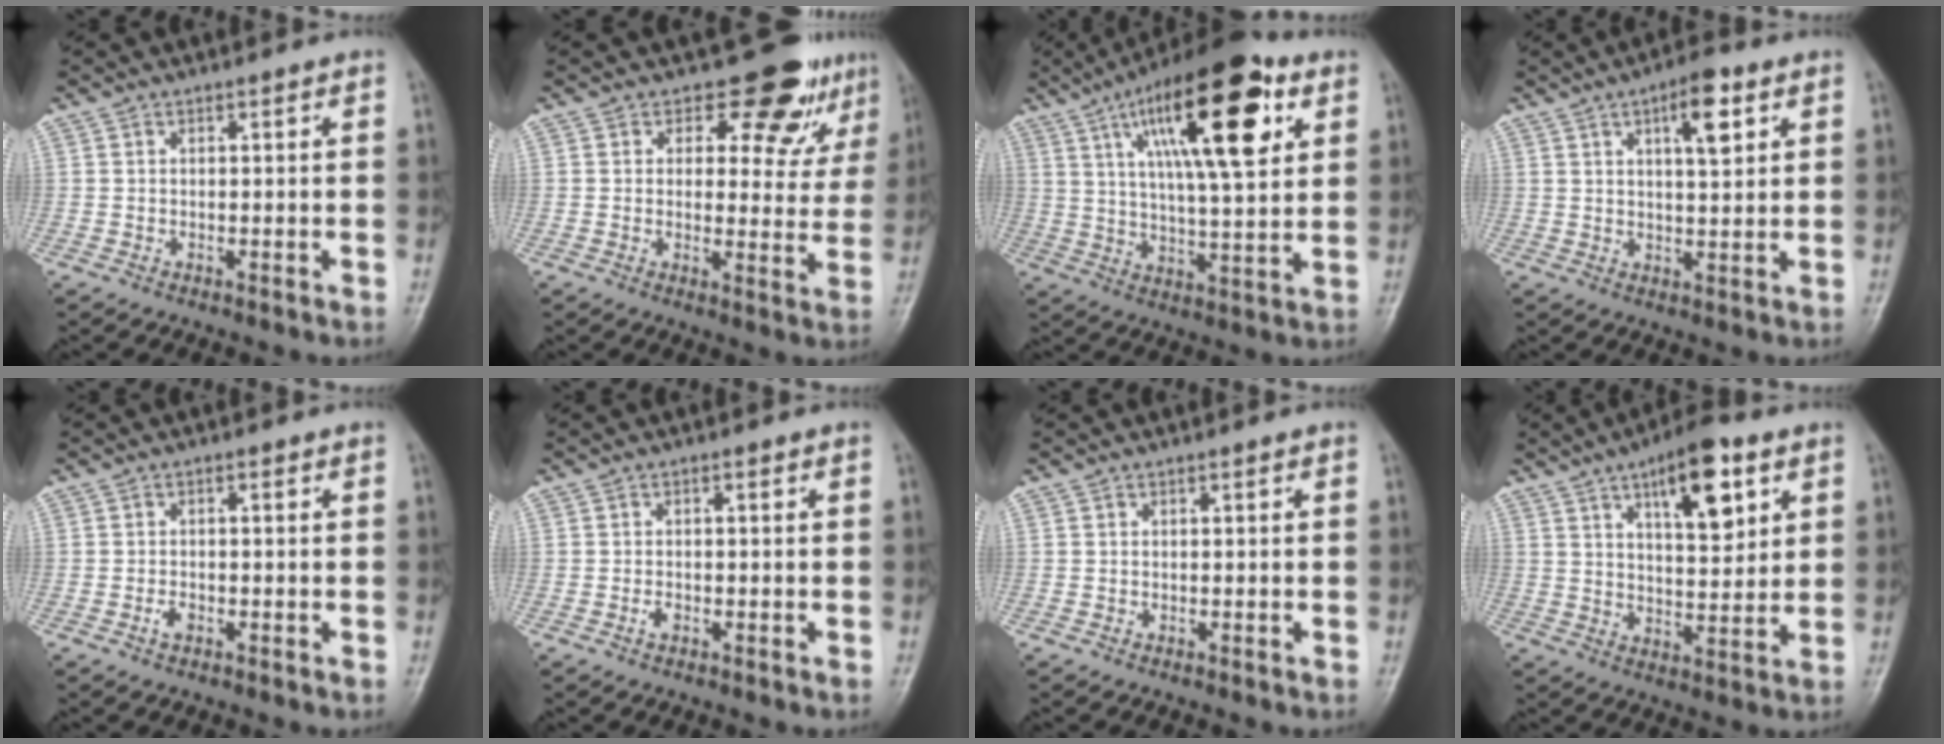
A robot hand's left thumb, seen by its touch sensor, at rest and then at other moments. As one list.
[{"total": 9.3, "force": [6.6, 5.3, 3.8], "torque": [-0.004, -0.042, 0.072]}, {"total": 22.0, "force": [8.9, 7.1, 18.8], "torque": [-0.278, -0.014, 0.139]}, {"total": 7.4, "force": [3.3, 2.5, 6.2], "torque": [-0.083, -0.008, 0.047]}, {"total": 1.6, "force": [-0.7, 0.9, 1.1], "torque": [-0.018, 0.004, -0.015]}, {"total": 1.3, "force": [-0.5, 0.8, 0.9], "torque": [-0.014, 0.002, -0.011]}, {"total": 0.0}, {"total": 13.1, "force": [6.3, 5.1, 10.3], "torque": [-0.131, -0.026, 0.095]}]